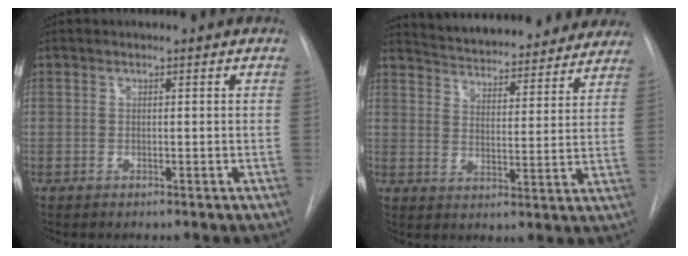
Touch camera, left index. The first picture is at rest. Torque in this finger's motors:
{"motor_torque": [0.08, -1.04, 0.35, 0.11]}